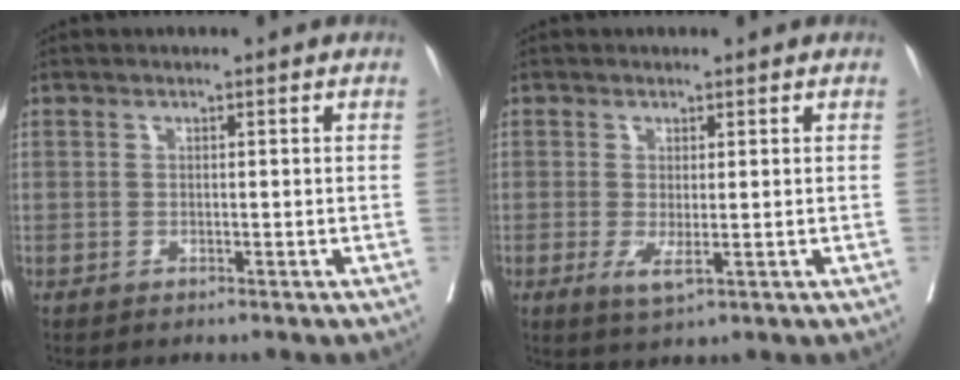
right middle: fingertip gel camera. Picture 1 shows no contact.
{"total": 2.8, "force": [-0.6, 0.7, 2.7], "torque": [-0.048, -0.009, -0.002]}